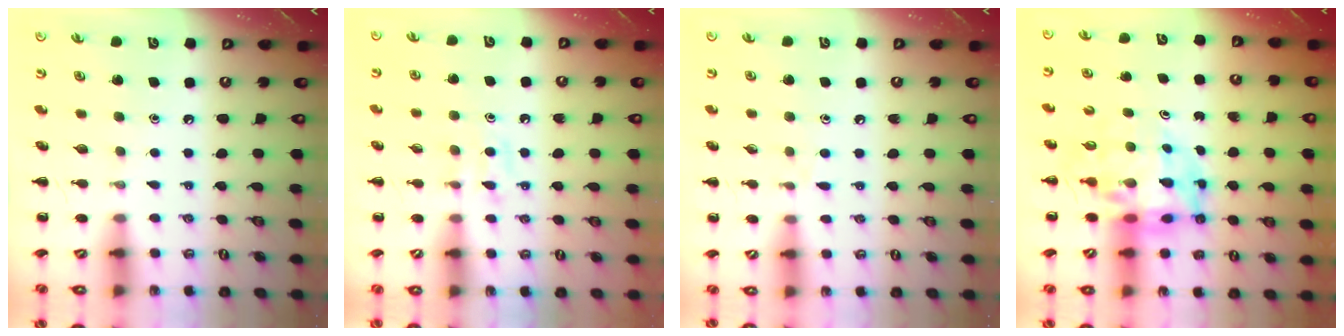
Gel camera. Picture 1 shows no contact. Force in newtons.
{"total": 6.6, "press": 6.4, "slide": 1.5}
{"total": 4.0, "press": 3.6, "slide": 1.7}
{"total": 10.7, "press": 10.1, "slide": 3.6}